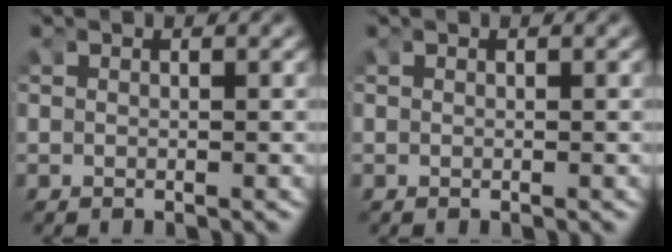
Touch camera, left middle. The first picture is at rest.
{"total": 0.0}